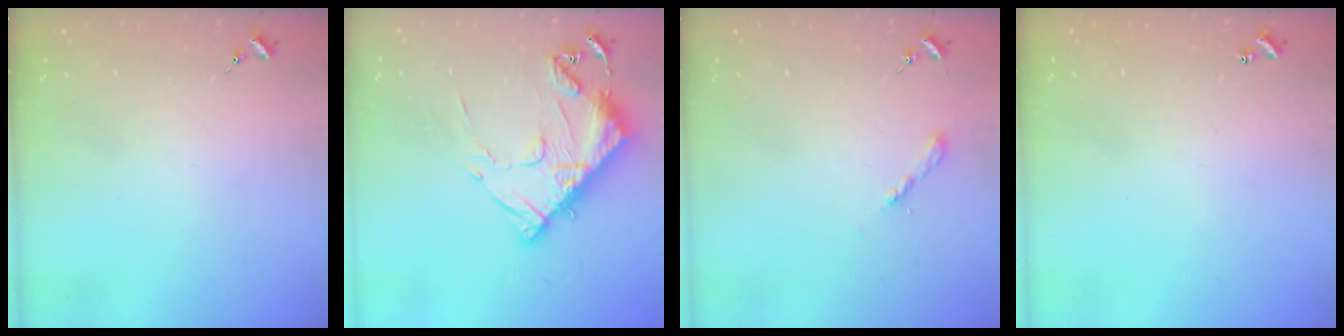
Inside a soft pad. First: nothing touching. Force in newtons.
{"total": 14.8, "press": 14.7, "slide": 1.5}
{"total": 2.0, "press": 2.0, "slide": 0.2}
{"total": 1.0, "press": 1.0, "slide": 0.2}